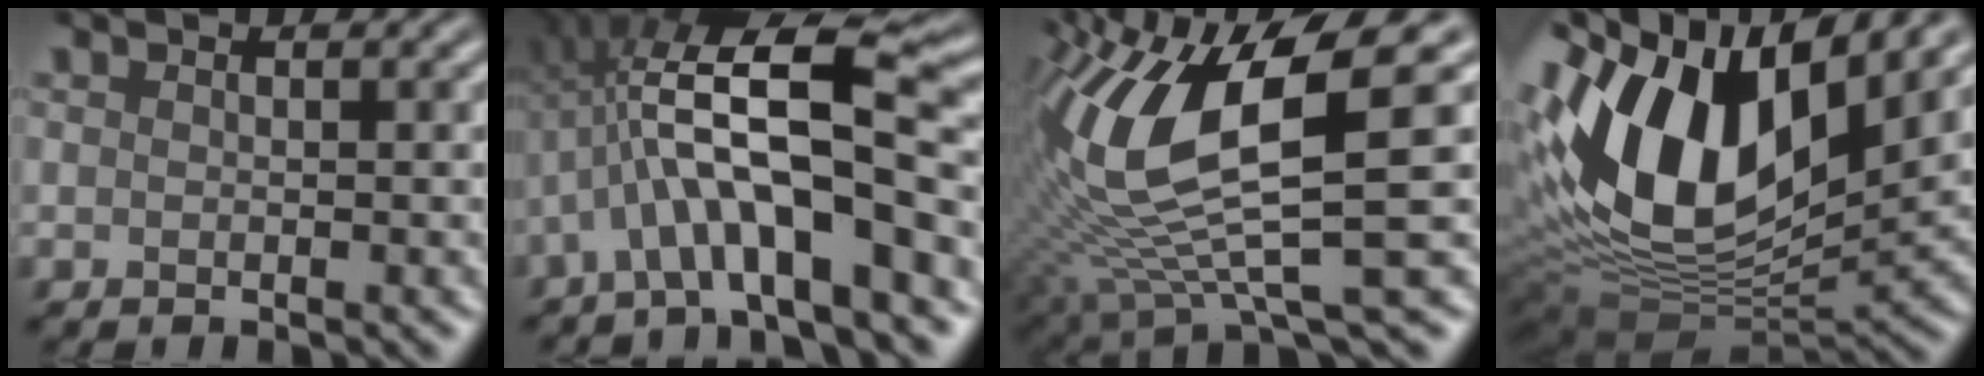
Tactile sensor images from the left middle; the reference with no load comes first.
{"total": 10.3, "force": [-2.1, 2.7, 9.8], "torque": [-0.169, 0.035, -0.029]}
{"total": 11.7, "force": [1.8, 3.4, 11.1], "torque": [-0.237, -0.011, 0.056]}
{"total": 14.4, "force": [4.1, 7.6, 11.5], "torque": [-0.230, 0.018, 0.079]}